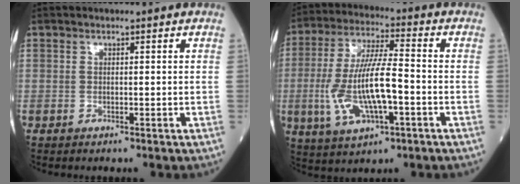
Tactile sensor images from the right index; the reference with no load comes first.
{"total": 13.2, "force": [-2.8, 3.3, 12.5], "torque": [-0.258, 0.000, -0.045]}